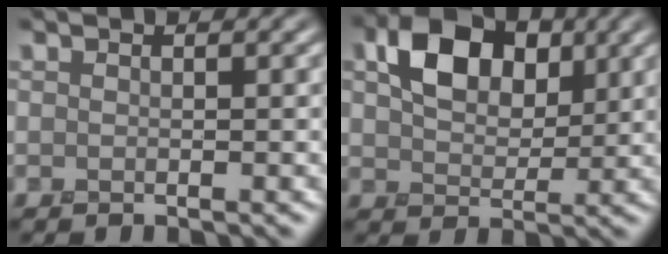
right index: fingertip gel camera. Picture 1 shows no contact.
{"total": 6.1, "force": [2.0, 4.2, 4.0], "torque": [-0.081, -0.001, 0.028]}